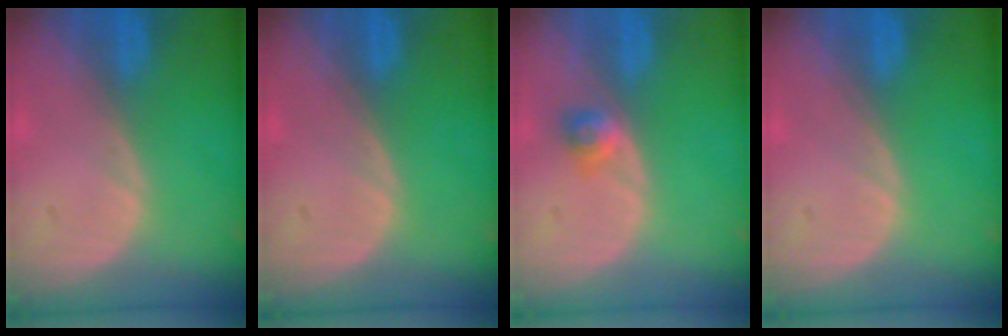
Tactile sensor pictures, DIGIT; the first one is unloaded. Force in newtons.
{"total": 0.0}
{"total": 2.6, "press": 2.2, "slide": 1.4}
{"total": 0.0}